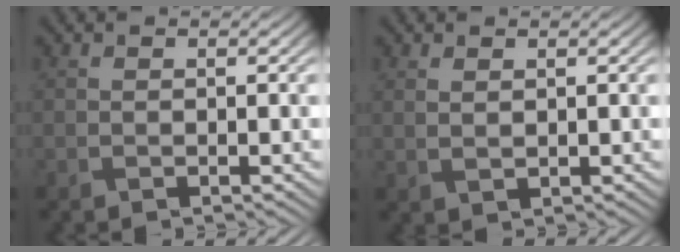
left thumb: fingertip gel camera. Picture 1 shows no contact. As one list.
[{"total": 1.2, "force": [0.8, 0.4, 0.7], "torque": [-0.023, -0.002, 0.022]}]